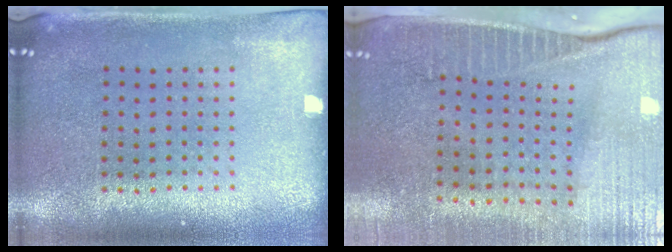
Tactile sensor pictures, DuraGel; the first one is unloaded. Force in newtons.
{"total": 3.9, "press": 3.5, "slide": 1.7}